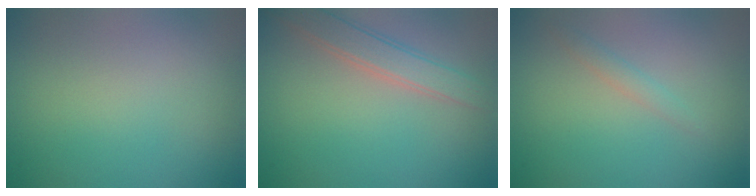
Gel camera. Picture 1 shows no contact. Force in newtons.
{"total": 3.2, "press": 3.2, "slide": 0.1}
{"total": 1.1, "press": 1.1, "slide": 0.2}